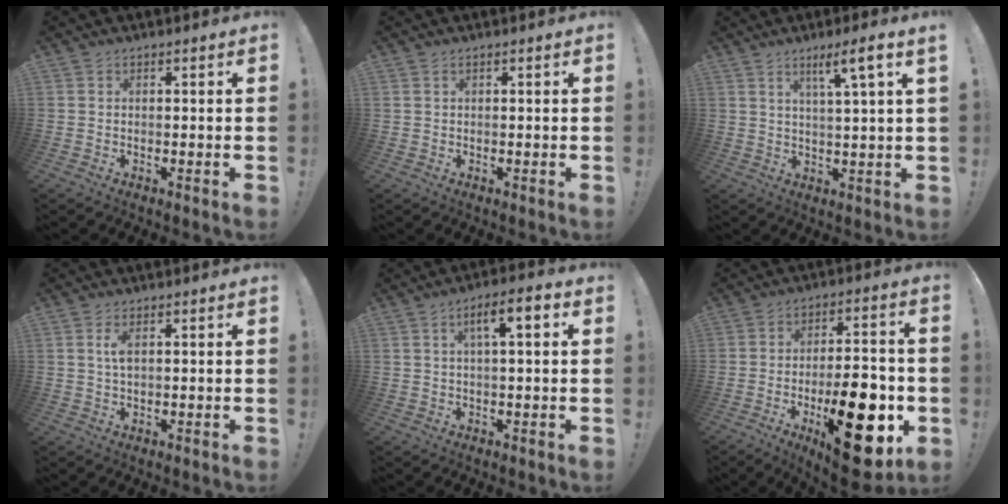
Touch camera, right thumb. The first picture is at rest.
{"total": 0.6, "force": [0.3, 0.3, 0.4], "torque": [-0.010, 0.002, 0.007]}
{"total": 7.2, "force": [3.5, -0.8, 6.2], "torque": [-0.097, -0.012, 0.048]}
{"total": 2.9, "force": [0.8, 1.1, 2.5], "torque": [-0.047, 0.001, 0.012]}
{"total": 7.0, "force": [1.7, 1.7, 6.6], "torque": [-0.097, 0.001, 0.020]}
{"total": 23.6, "force": [-7.4, 9.7, 20.3], "torque": [-0.279, 0.039, -0.100]}